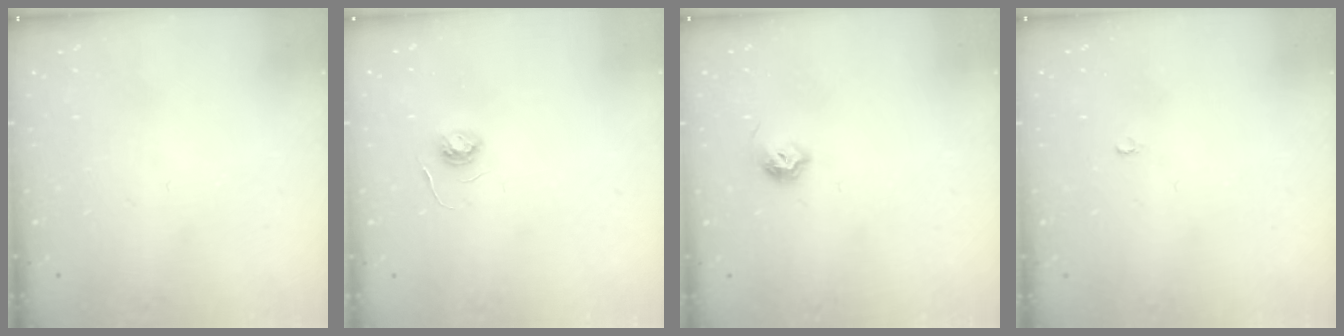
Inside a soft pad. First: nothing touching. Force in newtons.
{"total": 3.8, "press": 3.8, "slide": 0.4}
{"total": 6.7, "press": 6.6, "slide": 1.0}
{"total": 2.1, "press": 2.1, "slide": 0.2}